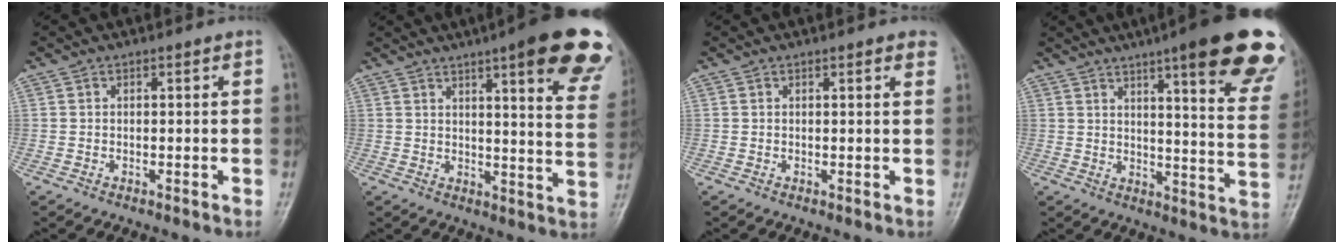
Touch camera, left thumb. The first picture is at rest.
{"total": 21.3, "force": [12.9, 4.0, 16.5], "torque": [-0.186, -0.042, 0.146]}
{"total": 2.2, "force": [1.5, 0.5, 1.5], "torque": [-0.012, 0.001, 0.015]}
{"total": 24.5, "force": [14.9, 4.2, 18.9], "torque": [-0.211, -0.056, 0.184]}